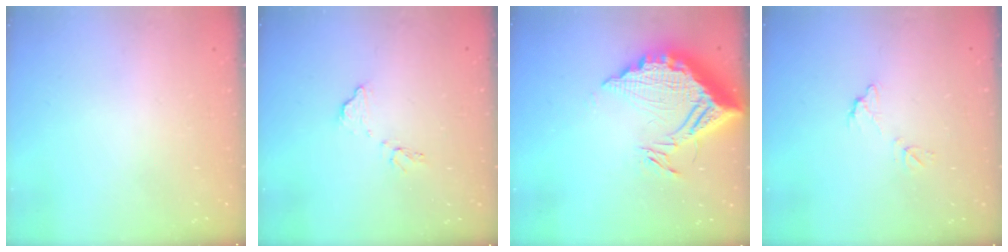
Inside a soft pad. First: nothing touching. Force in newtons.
{"total": 9.8, "press": 9.8, "slide": 0.5}
{"total": 18.3, "press": 18.2, "slide": 1.8}
{"total": 6.5, "press": 6.5, "slide": 0.4}